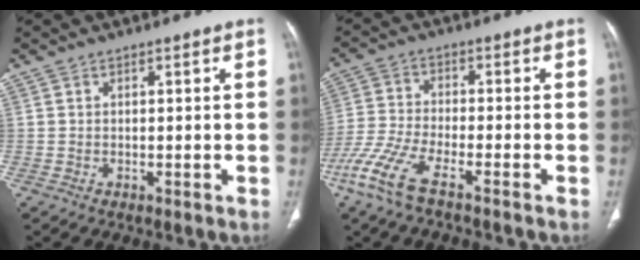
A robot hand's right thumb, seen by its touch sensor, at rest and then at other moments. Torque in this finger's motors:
{"motor_torque": [0.12, -0.05, 0.92, -0.51, 0.20]}